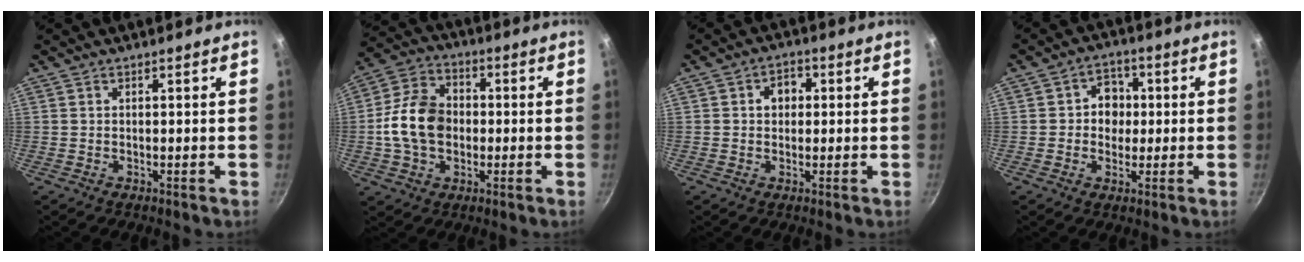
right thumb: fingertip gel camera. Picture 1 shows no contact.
{"total": 12.9, "force": [-0.8, 9.6, 8.6], "torque": [-0.138, 0.022, -0.026]}
{"total": 4.1, "force": [0.6, 3.4, 2.3], "torque": [-0.007, 0.007, 0.004]}
{"total": 6.4, "force": [0.2, 5.7, 3.0], "torque": [-0.004, 0.004, -0.005]}